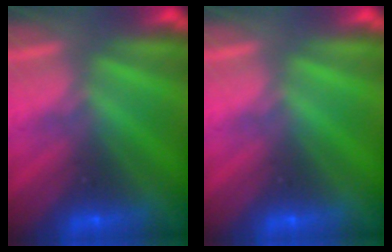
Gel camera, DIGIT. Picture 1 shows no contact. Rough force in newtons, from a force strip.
{"total": 0.0}